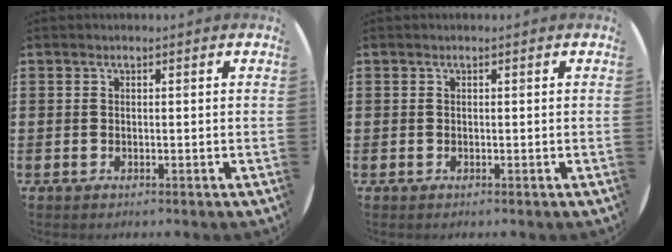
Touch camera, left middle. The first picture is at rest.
{"total": 0.0}